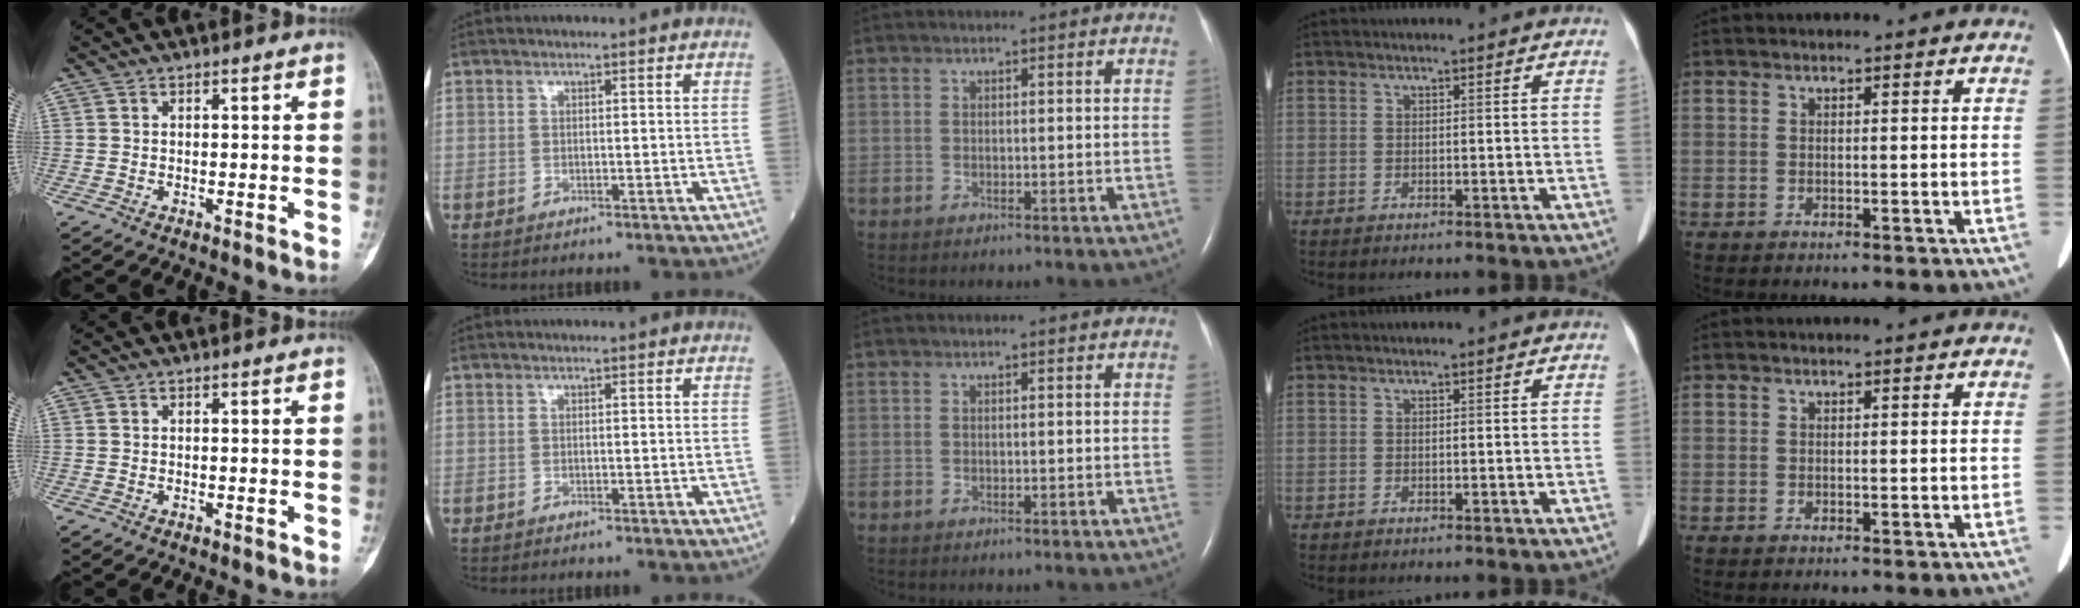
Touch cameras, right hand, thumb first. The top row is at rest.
{}